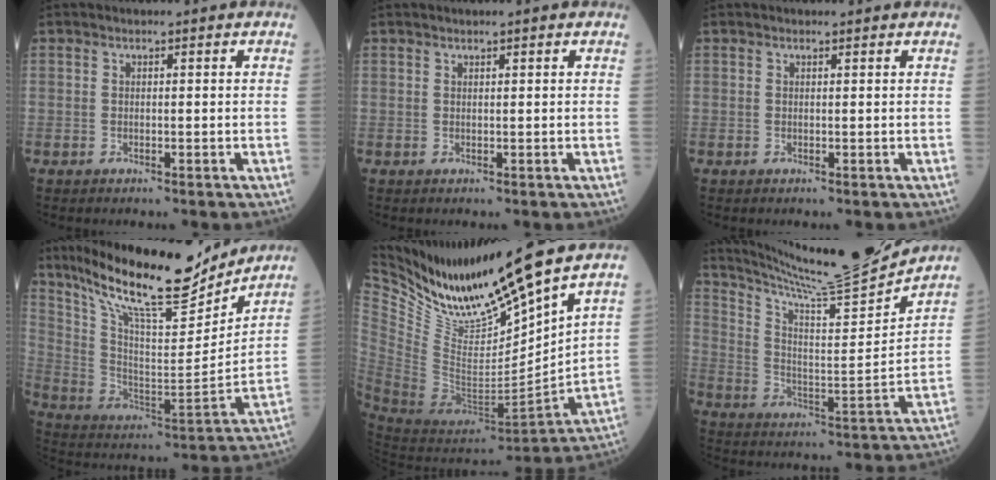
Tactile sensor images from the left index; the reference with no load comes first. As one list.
[{"total": 0.9, "force": [0.8, 0.0, 0.5], "torque": [-0.010, 0.009, 0.016]}, {"total": 0.8, "force": [0.8, 0.0, 0.1], "torque": [-0.007, 0.004, 0.012]}, {"total": 21.2, "force": [18.2, 3.5, 10.3], "torque": [-0.196, -0.014, 0.306]}, {"total": 17.1, "force": [15.1, 0.6, 8.0], "torque": [-0.151, -0.039, 0.296]}, {"total": 17.5, "force": [16.7, -2.0, 4.7], "torque": [-0.104, -0.052, 0.269]}]